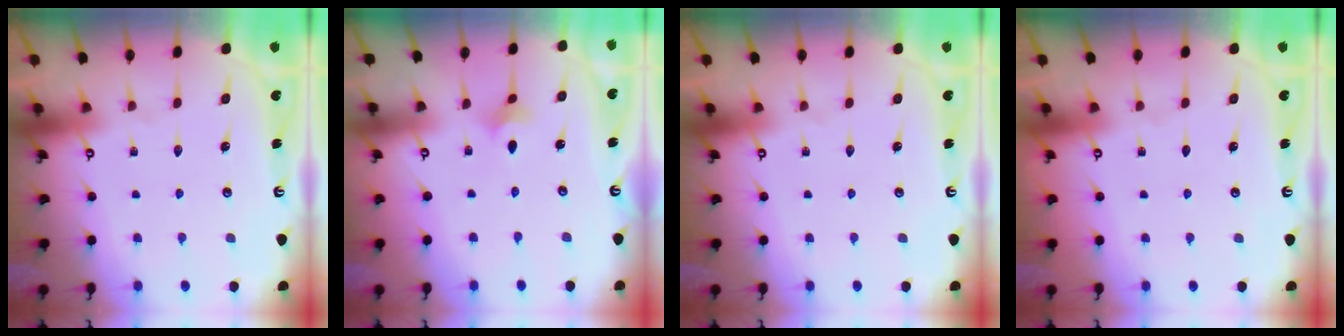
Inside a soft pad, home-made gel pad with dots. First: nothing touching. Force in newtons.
{"total": 2.9, "press": 2.9, "slide": 0.5}
{"total": 0.0}
{"total": 0.0}